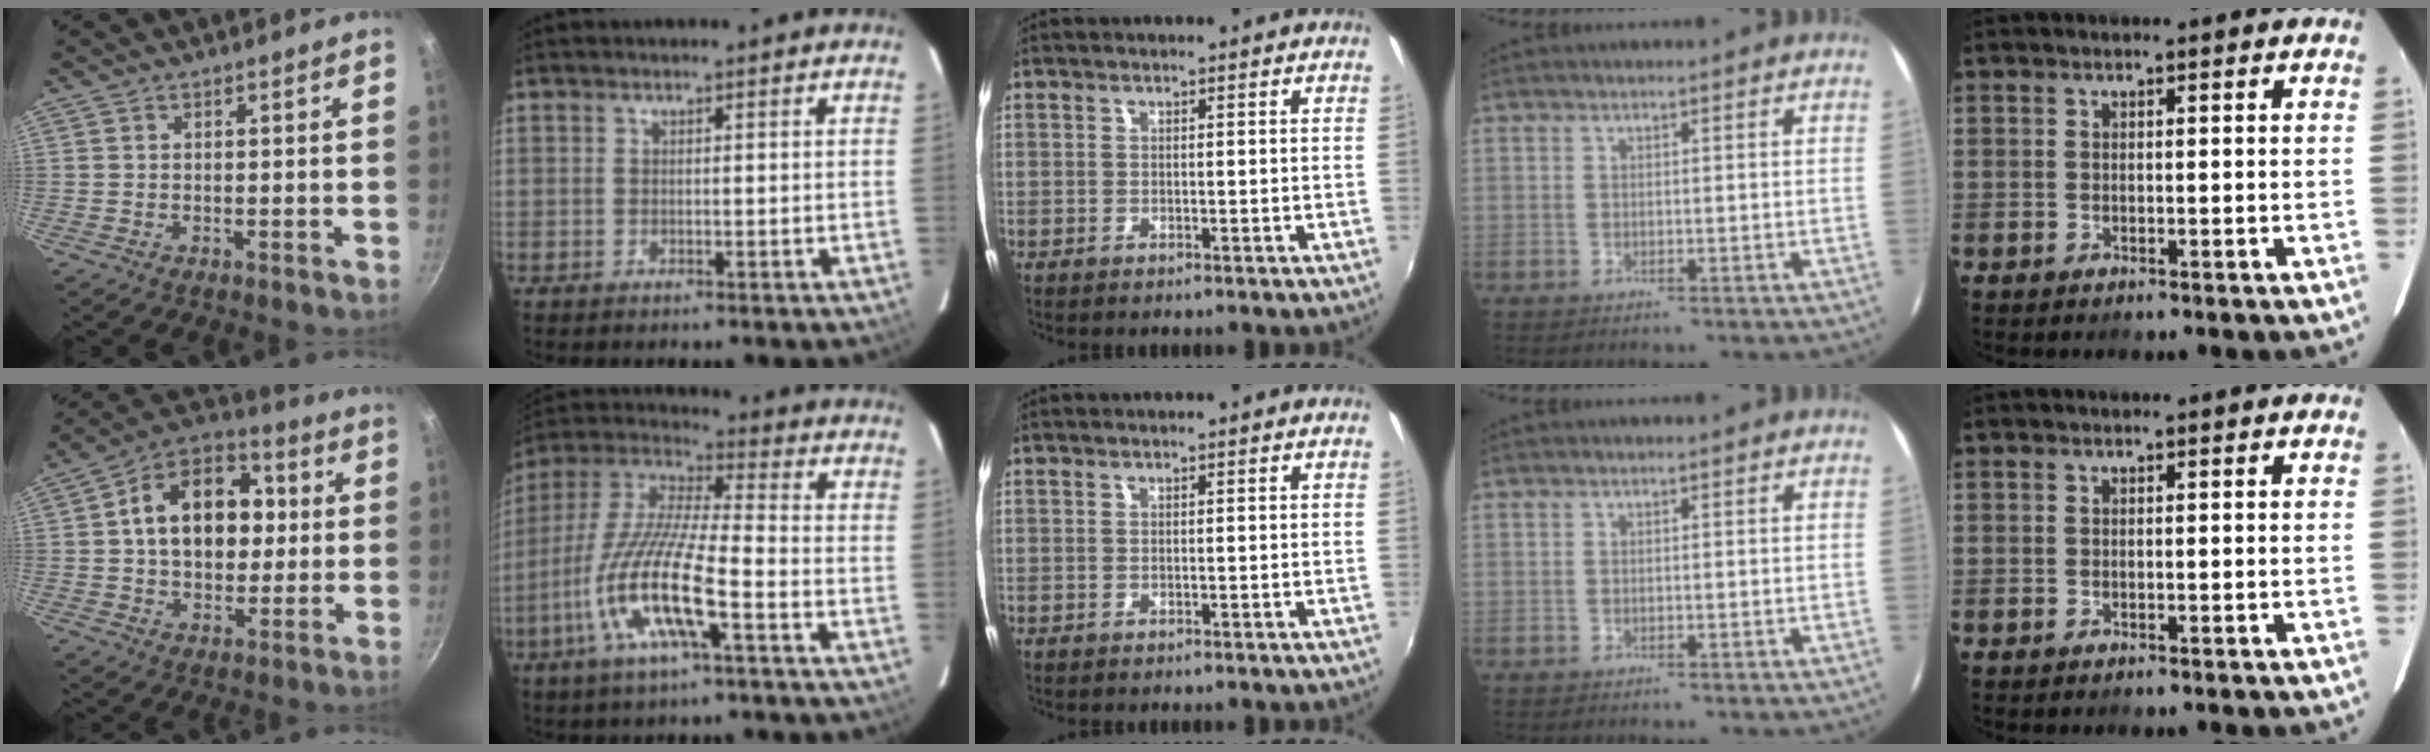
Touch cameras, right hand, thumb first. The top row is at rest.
{"thumb": {"total": 17.9, "force": [1.9, 12.7, 12.5], "torque": [-0.160, 0.027, 0.015]}, "index": {"total": 16.4, "force": [-6.6, 2.8, 14.7], "torque": [-0.300, -0.017, -0.135]}}